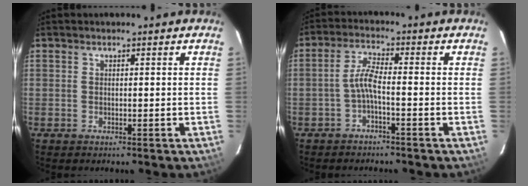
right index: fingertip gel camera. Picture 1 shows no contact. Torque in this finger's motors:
{"motor_torque": [0.53, -0.26, 0.36, 0.10]}